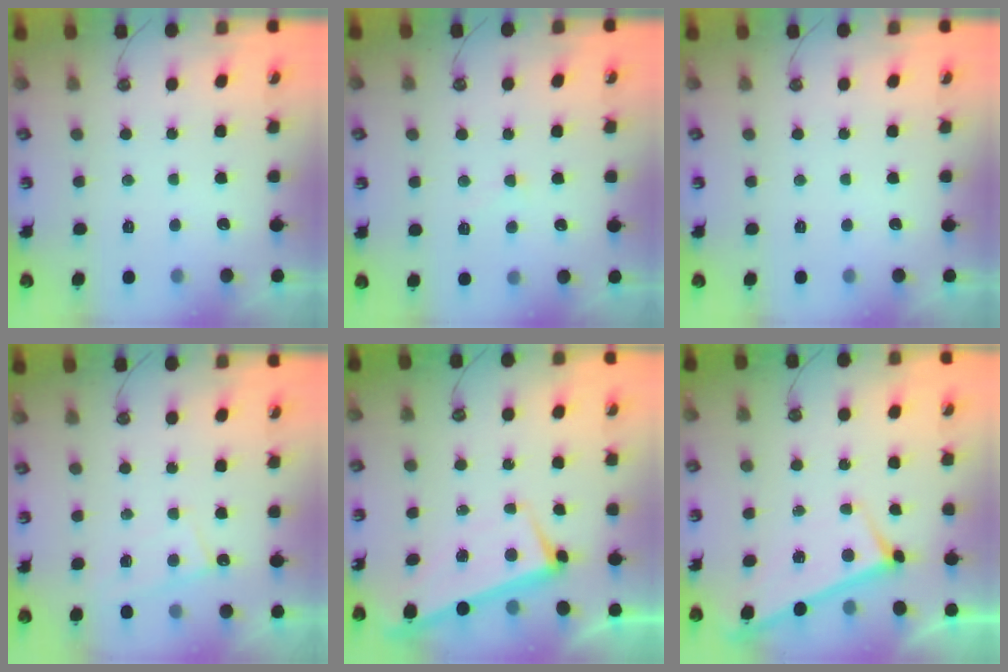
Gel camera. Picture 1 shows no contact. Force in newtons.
{"total": 4.9, "press": 4.9, "slide": 0.6}
{"total": 0.0}
{"total": 2.4, "press": 2.4, "slide": 0.3}
{"total": 1.5, "press": 0.5, "slide": 1.5}
{"total": 3.1, "press": 3.1, "slide": 0.3}